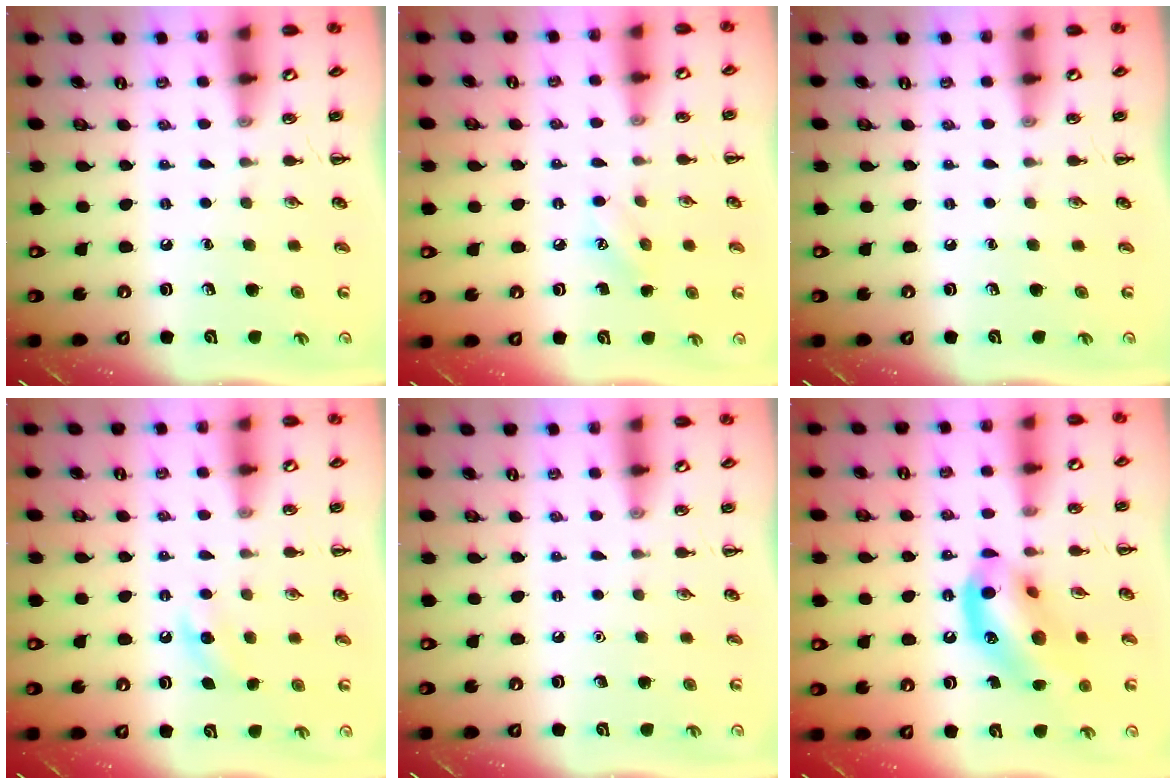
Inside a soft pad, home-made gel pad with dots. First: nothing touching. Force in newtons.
{"total": 7.3, "press": 7.1, "slide": 1.8}
{"total": 0.0}
{"total": 6.4, "press": 6.2, "slide": 1.6}
{"total": 1.5, "press": 1.5, "slide": 0.1}
{"total": 14.8, "press": 14.6, "slide": 2.4}